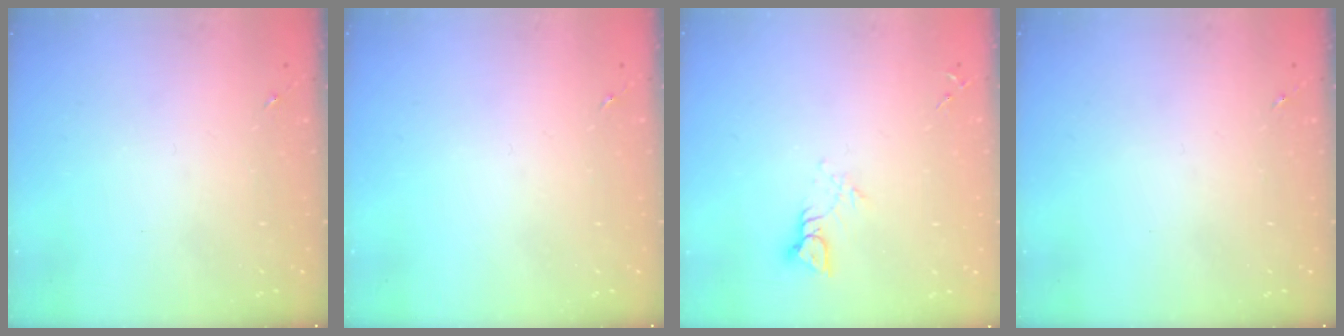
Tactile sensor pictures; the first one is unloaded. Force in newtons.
{"total": 0.0}
{"total": 4.4, "press": 4.4, "slide": 0.3}
{"total": 0.0}